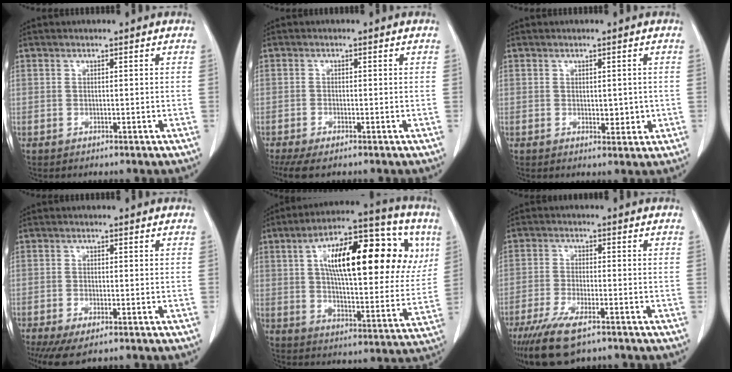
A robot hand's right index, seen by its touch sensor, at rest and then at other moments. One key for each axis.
{"total": 4.2, "fx": -3.1, "fy": 0.8, "fz": 2.7, "tx": -0.044, "ty": -0.007, "tz": -0.051}
{"total": 2.4, "fx": 0.1, "fy": 1.4, "fz": 2.0, "tx": -0.022, "ty": -0.003, "tz": 0.009}
{"total": 4.2, "fx": -2.6, "fy": 1.2, "fz": 3.1, "tx": -0.052, "ty": -0.009, "tz": -0.040}
{"total": 25.1, "fx": 8.0, "fy": 8.3, "fz": 22.3, "tx": -0.341, "ty": 0.045, "tz": 0.116}
{"total": 8.9, "fx": -6.0, "fy": 2.1, "fz": 6.2, "tx": -0.115, "ty": -0.019, "tz": -0.100}